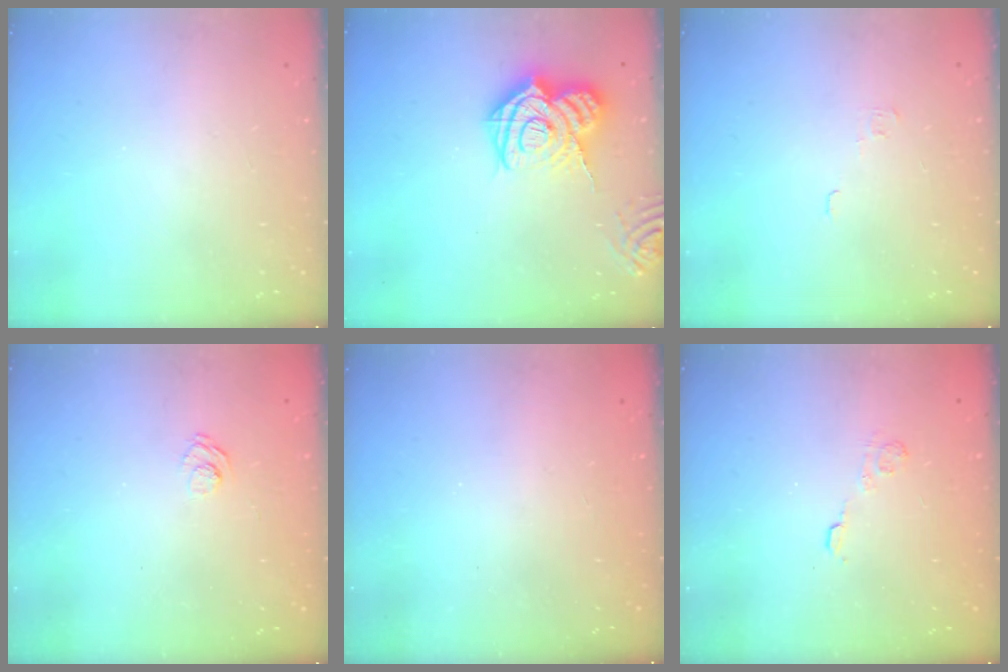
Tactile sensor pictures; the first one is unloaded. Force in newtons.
{"total": 17.0, "press": 16.9, "slide": 2.1}
{"total": 2.1, "press": 2.1, "slide": 0.3}
{"total": 3.7, "press": 3.4, "slide": 1.3}
{"total": 2.5, "press": 2.4, "slide": 0.8}
{"total": 2.9, "press": 2.5, "slide": 1.6}